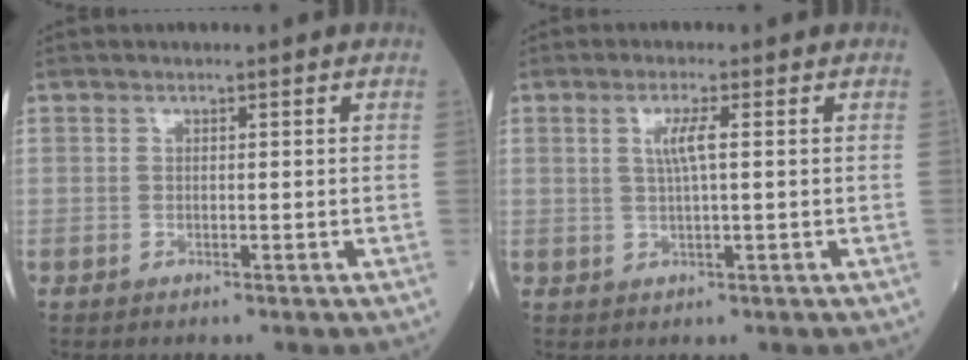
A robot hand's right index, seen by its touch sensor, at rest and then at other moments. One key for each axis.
{"total": 3.1, "fx": 0.7, "fy": -0.1, "fz": 3.0, "tx": -0.060, "ty": 0.001, "tz": 0.012}